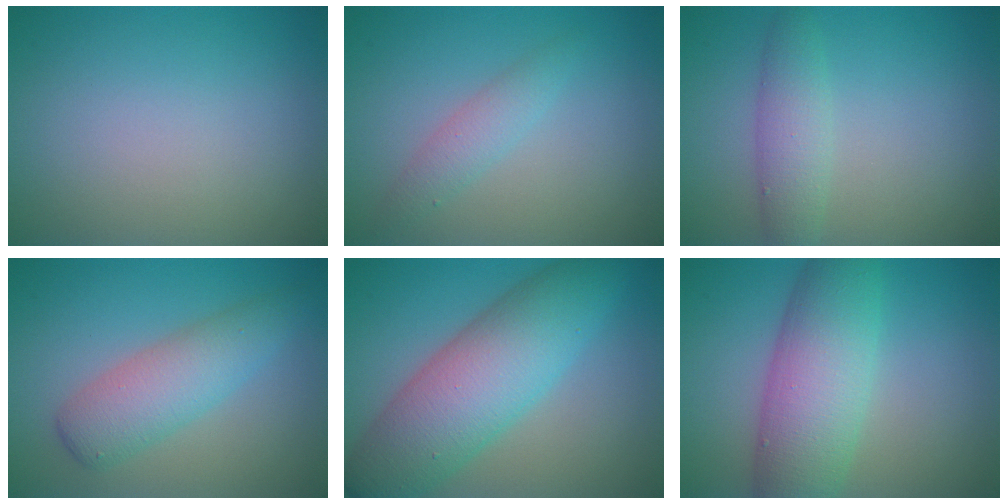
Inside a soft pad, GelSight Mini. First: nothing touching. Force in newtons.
{"total": 1.9, "press": 1.9, "slide": 0.0}
{"total": 2.9, "press": 2.9, "slide": 0.0}
{"total": 4.5, "press": 4.5, "slide": 0.1}
{"total": 9.3, "press": 9.3, "slide": 0.1}
{"total": 7.9, "press": 7.9, "slide": 0.2}